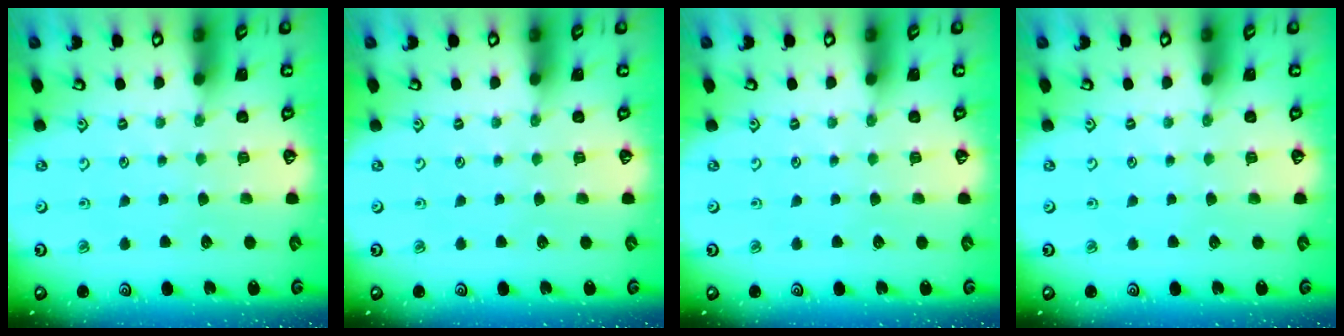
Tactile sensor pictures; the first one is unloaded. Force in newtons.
{"total": 0.0}
{"total": 0.0}
{"total": 0.0}